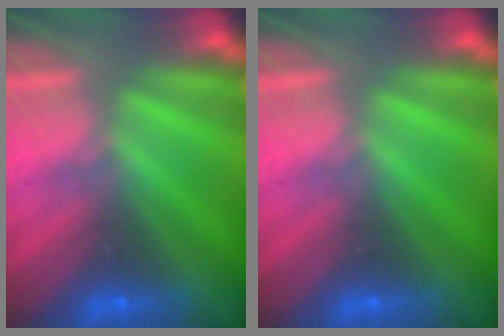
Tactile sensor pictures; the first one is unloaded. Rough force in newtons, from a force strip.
{"total": 0.0}